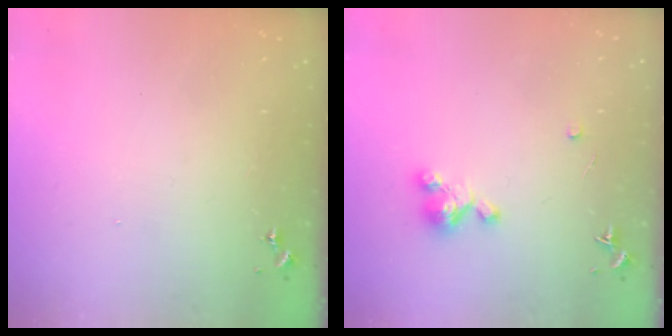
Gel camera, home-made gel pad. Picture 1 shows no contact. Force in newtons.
{"total": 5.2, "press": 5.2, "slide": 0.3}